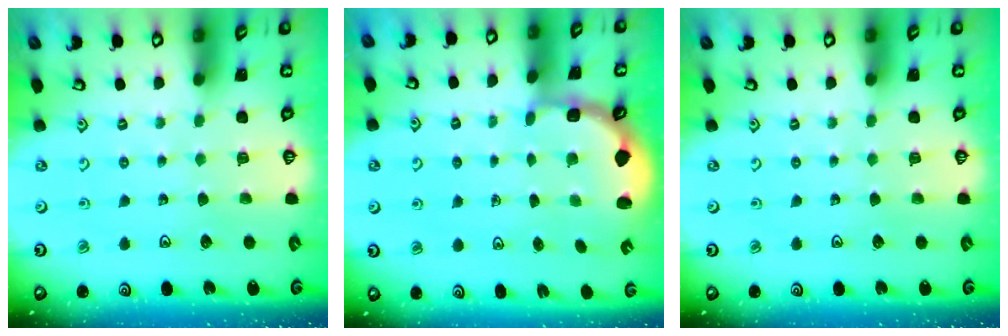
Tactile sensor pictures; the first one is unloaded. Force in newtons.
{"total": 2.6, "press": 1.9, "slide": 1.8}
{"total": 0.0}